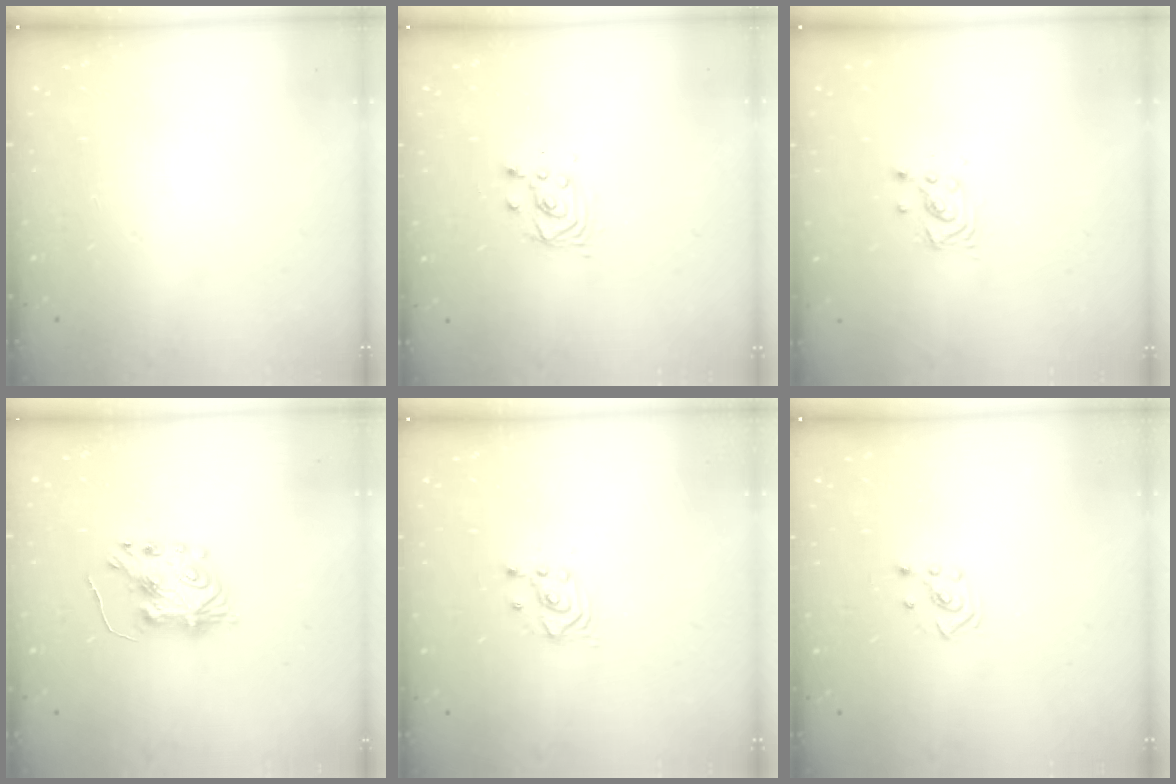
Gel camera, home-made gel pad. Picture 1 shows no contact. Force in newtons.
{"total": 3.1, "press": 3.1, "slide": 0.2}
{"total": 3.8, "press": 3.8, "slide": 0.5}
{"total": 7.3, "press": 7.2, "slide": 0.6}
{"total": 2.7, "press": 2.7, "slide": 0.3}
{"total": 2.3, "press": 2.2, "slide": 0.8}